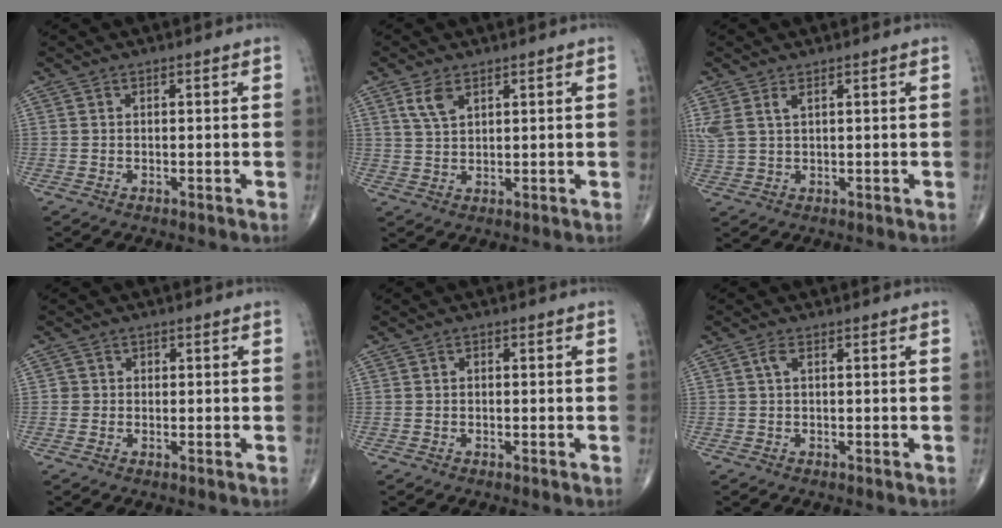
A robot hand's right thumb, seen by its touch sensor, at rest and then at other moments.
{"total": 4.0, "force": [2.2, 2.0, 2.7], "torque": [-0.053, -0.004, 0.050]}
{"total": 4.0, "force": [1.9, 1.6, 3.1], "torque": [-0.090, 0.007, 0.050]}
{"total": 1.5, "force": [0.0, 1.5, 0.0], "torque": [0.011, 0.006, -0.004]}
{"total": 0.6, "force": [-0.1, 0.4, 0.3], "torque": [0.001, 0.001, -0.007]}
{"total": 1.3, "force": [0.3, 0.5, 1.2], "torque": [-0.033, 0.006, 0.005]}